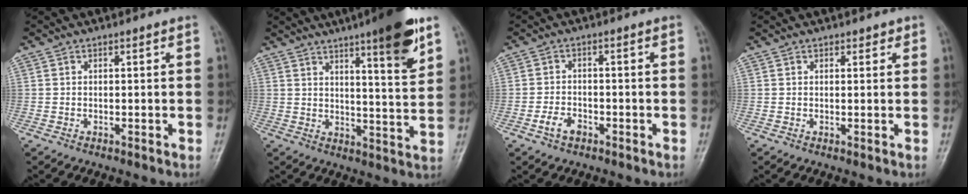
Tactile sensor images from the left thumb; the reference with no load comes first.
{"total": 13.7, "force": [8.2, 2.0, 10.8], "torque": [-0.138, -0.044, 0.117]}
{"total": 3.5, "force": [-1.9, 2.1, 2.0], "torque": [-0.036, 0.014, -0.034]}
{"total": 1.4, "force": [1.0, 0.8, 0.6], "torque": [0.004, -0.004, 0.009]}